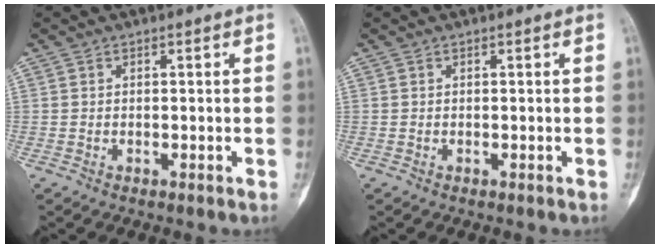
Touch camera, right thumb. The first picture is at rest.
{"total": 0.0}